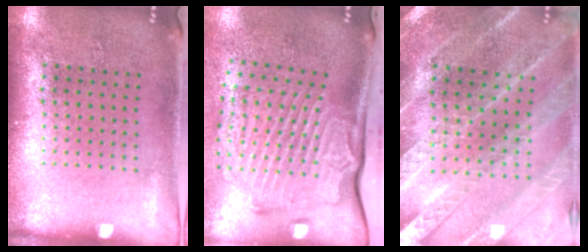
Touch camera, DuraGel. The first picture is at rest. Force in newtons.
{"total": 3.5, "press": 2.4, "slide": 2.5}
{"total": 2.4, "press": 2.4, "slide": 0.2}